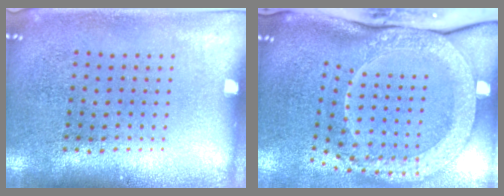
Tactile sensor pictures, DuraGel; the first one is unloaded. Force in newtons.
{"total": 3.3, "press": 2.3, "slide": 2.3}